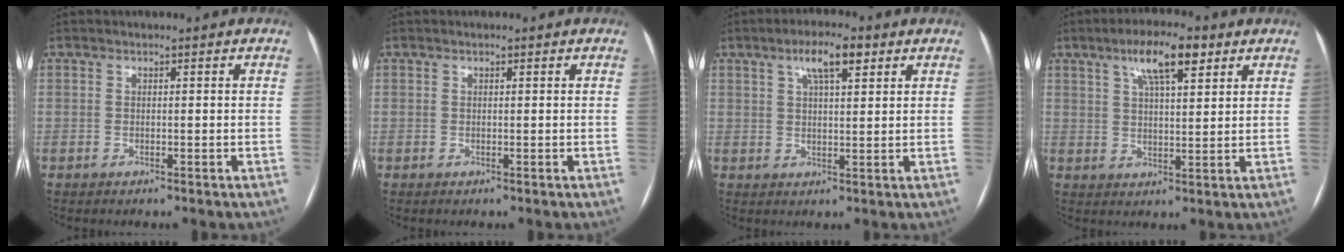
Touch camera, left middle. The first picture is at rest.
{"total": 0.0}
{"total": 6.1, "force": [3.3, 1.5, 4.9], "torque": [-0.092, 0.012, 0.054]}
{"total": 8.4, "force": [4.7, 2.1, 6.6], "torque": [-0.122, 0.015, 0.080]}